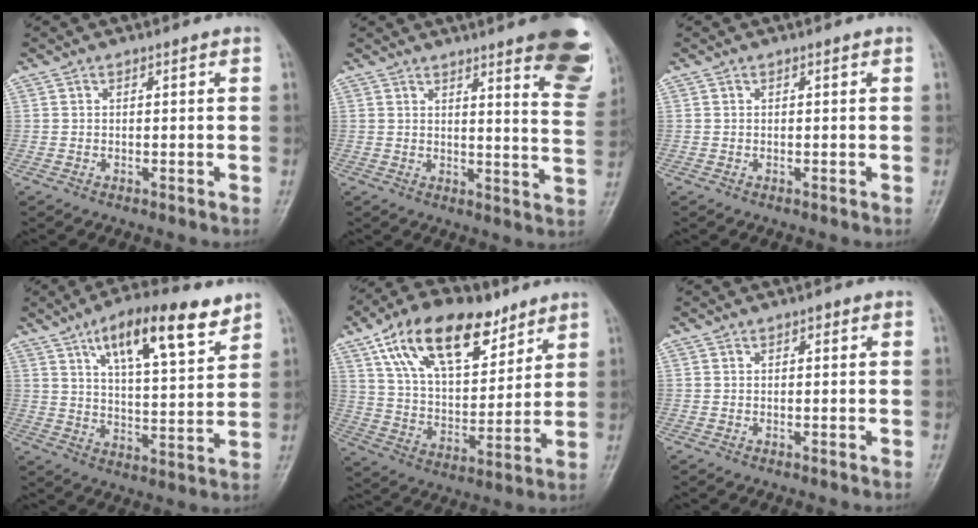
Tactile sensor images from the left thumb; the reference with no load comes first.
{"total": 17.1, "force": [11.0, 3.5, 12.6], "torque": [-0.124, -0.059, 0.120]}
{"total": 0.0}
{"total": 16.0, "force": [9.5, 5.2, 11.9], "torque": [-0.164, -0.036, 0.153]}
{"total": 20.6, "force": [11.9, 10.6, 13.0], "torque": [-0.188, -0.031, 0.213]}
{"total": 0.8, "force": [0.4, 0.4, 0.5], "torque": [-0.004, 0.000, 0.003]}